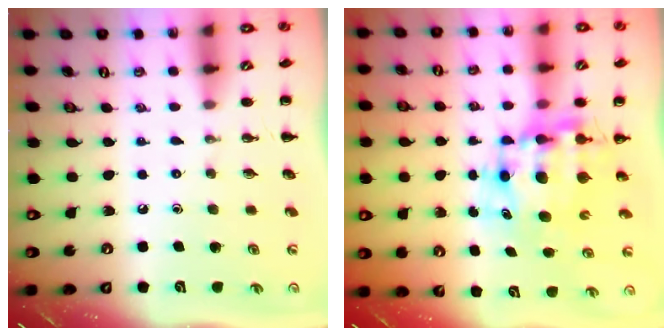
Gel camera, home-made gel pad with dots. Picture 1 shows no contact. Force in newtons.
{"total": 9.0, "press": 8.6, "slide": 2.6}